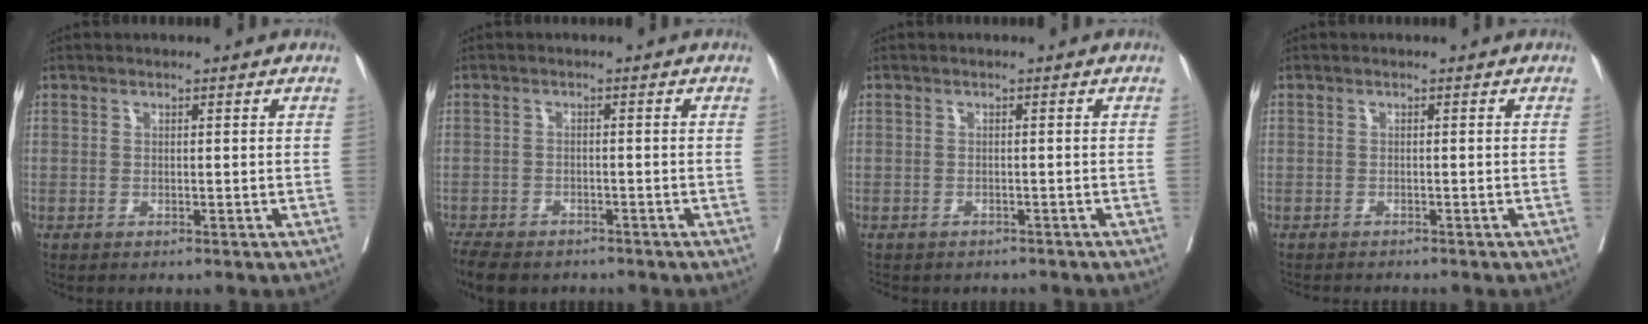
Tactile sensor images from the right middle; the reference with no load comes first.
{"total": 8.8, "force": [-7.0, 3.7, 3.9], "torque": [-0.072, -0.008, -0.102]}
{"total": 4.6, "force": [-4.0, 2.1, 1.1], "torque": [-0.014, 0.002, -0.048]}
{"total": 3.1, "force": [-2.9, 0.6, 1.0], "torque": [-0.014, -0.005, -0.041]}